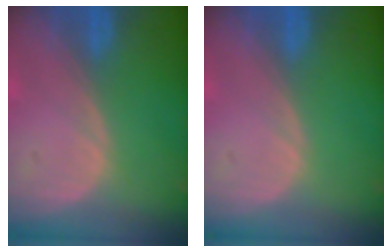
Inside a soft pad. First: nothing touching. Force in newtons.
{"total": 0.0}